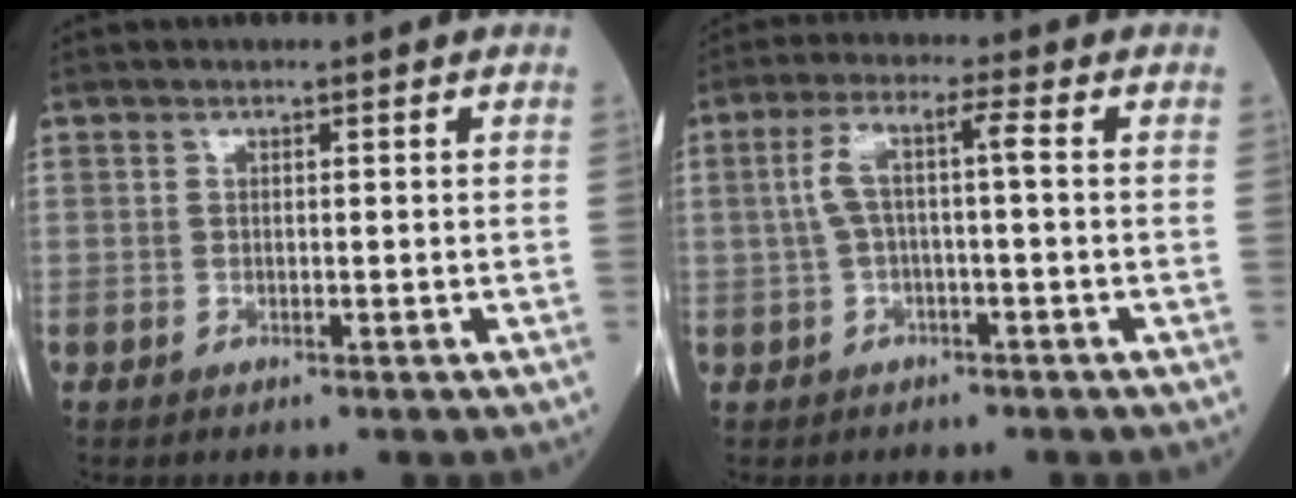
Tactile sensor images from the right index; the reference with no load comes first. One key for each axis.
{"total": 6.0, "fx": 0.4, "fy": 0.9, "fz": 5.9, "tx": -0.126, "ty": 0.028, "tz": 0.012}